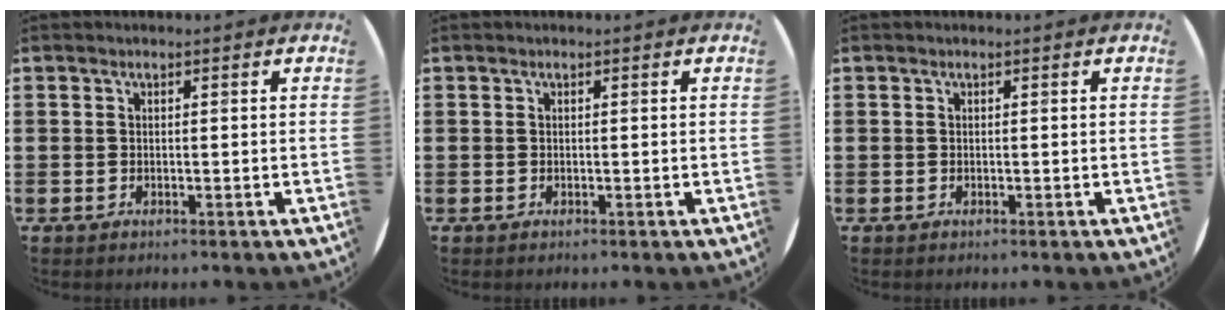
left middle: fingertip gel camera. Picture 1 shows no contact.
{"total": 0.0}
{"total": 0.0}